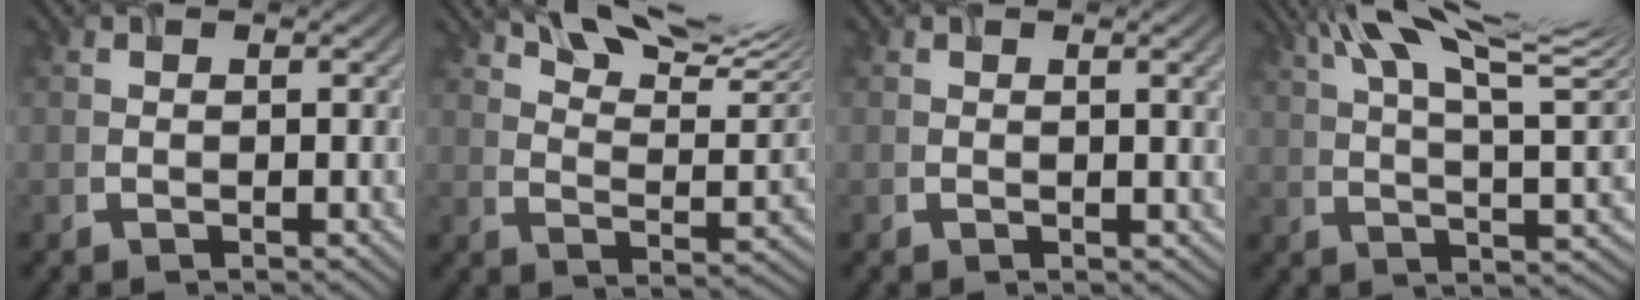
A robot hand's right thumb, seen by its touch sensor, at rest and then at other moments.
{"total": 13.1, "force": [9.6, 3.6, 8.1], "torque": [-0.139, 0.007, 0.143]}
{"total": 2.0, "force": [0.6, 0.4, 1.8], "torque": [-0.024, 0.001, 0.010]}
{"total": 15.8, "force": [9.1, 3.9, 12.3], "torque": [-0.208, 0.022, 0.135]}